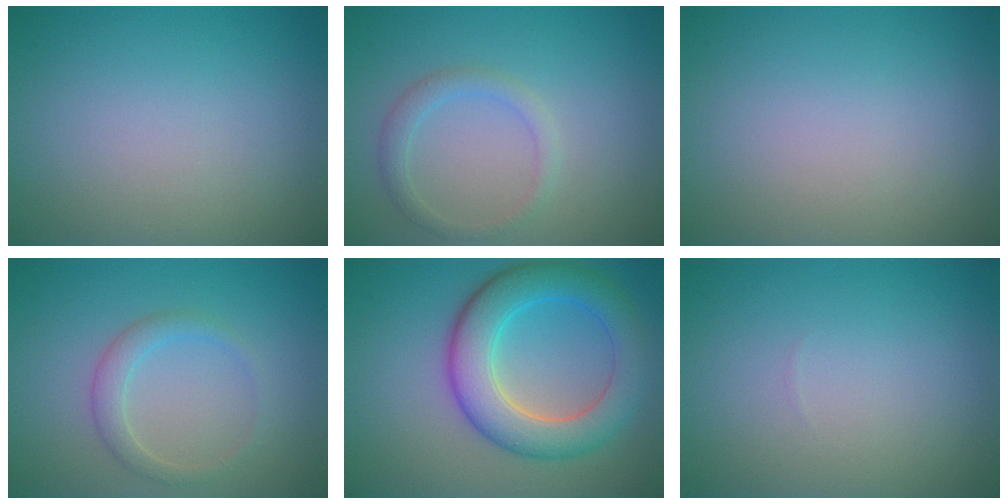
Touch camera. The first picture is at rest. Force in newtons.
{"total": 1.8, "press": 1.8, "slide": 0.1}
{"total": 0.0}
{"total": 1.9, "press": 1.9, "slide": 0.1}
{"total": 7.2, "press": 7.2, "slide": 0.2}
{"total": 0.0}